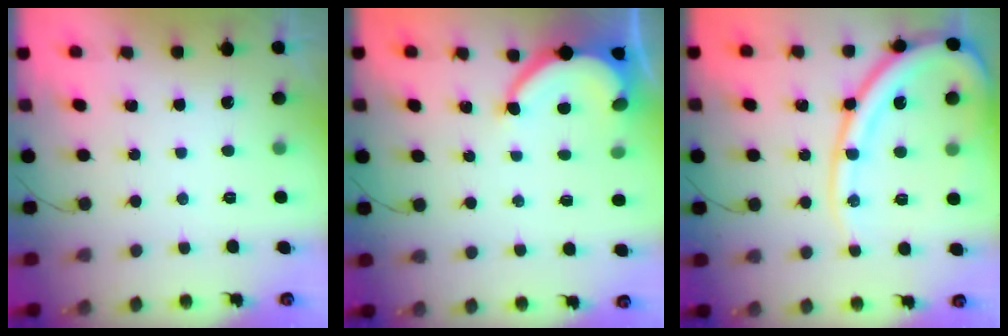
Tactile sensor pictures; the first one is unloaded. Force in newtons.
{"total": 7.5, "press": 7.5, "slide": 0.6}
{"total": 18.5, "press": 18.3, "slide": 2.4}